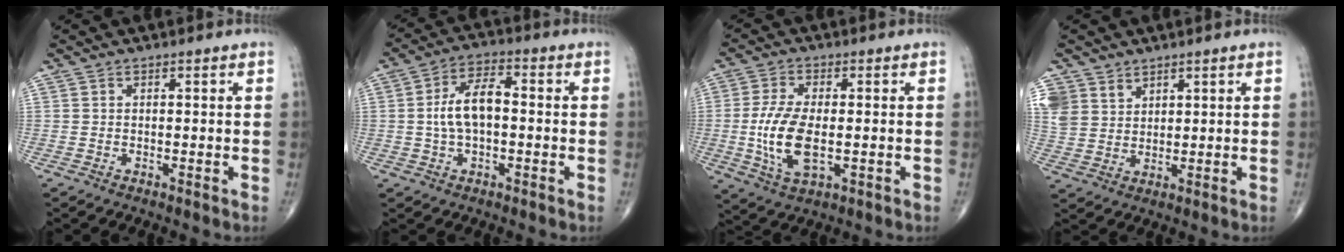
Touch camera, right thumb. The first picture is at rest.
{"total": 8.4, "force": [-0.2, 4.3, 7.2], "torque": [-0.137, 0.022, -0.011]}
{"total": 10.7, "force": [-1.3, 5.1, 9.3], "torque": [-0.195, -0.007, -0.021]}
{"total": 7.7, "force": [4.8, 5.8, 1.8], "torque": [-0.026, -0.017, 0.105]}